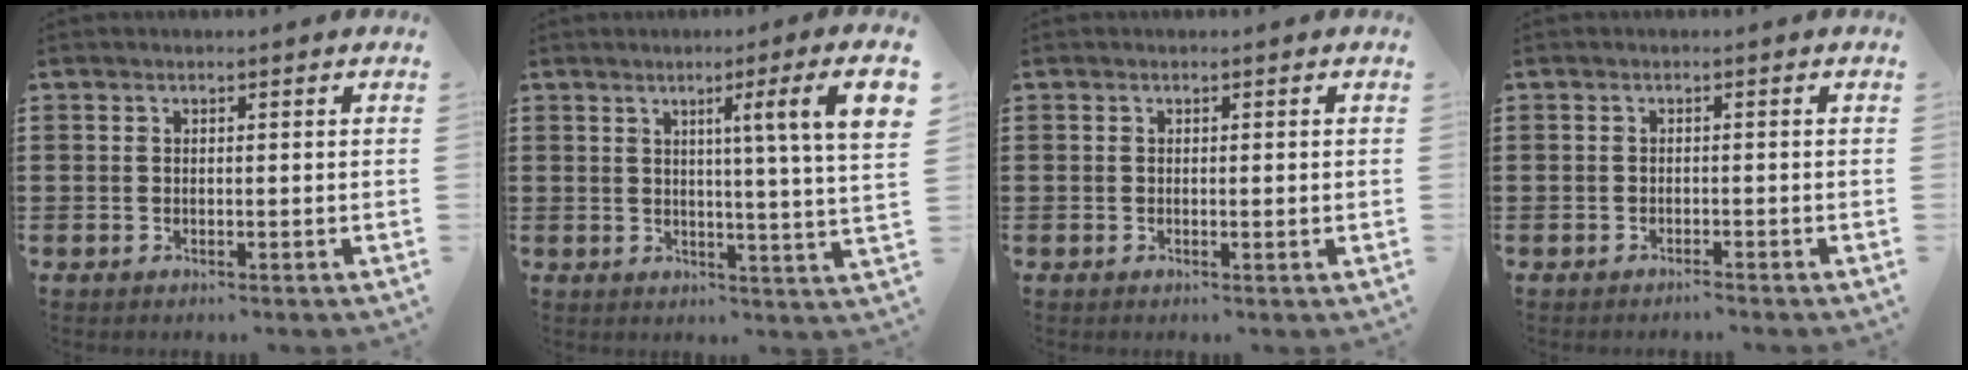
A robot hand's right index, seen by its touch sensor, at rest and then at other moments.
{"total": 7.8, "force": [3.3, -1.3, 7.0], "torque": [-0.116, -0.018, 0.043]}
{"total": 0.6, "force": [0.0, 0.0, 0.6], "torque": [-0.011, -0.002, 0.001]}
{"total": 0.9, "force": [-0.8, -0.1, 0.1], "torque": [-0.005, -0.002, -0.017]}